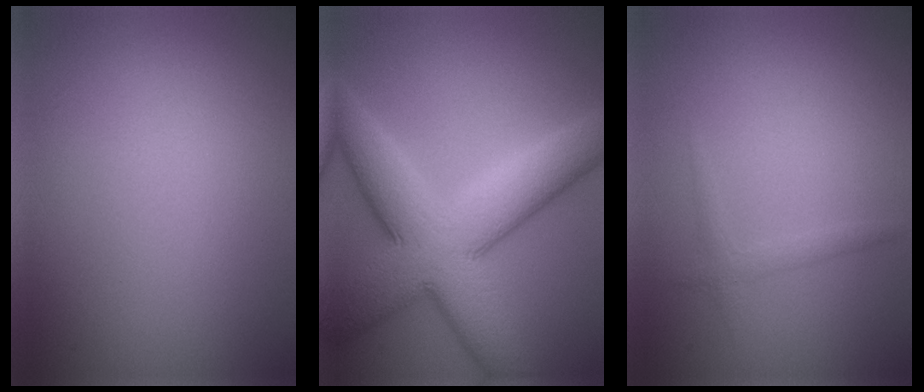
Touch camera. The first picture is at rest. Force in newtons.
{"total": 11.0, "press": 11.0, "slide": 0.4}
{"total": 1.2, "press": 1.2, "slide": 0.1}